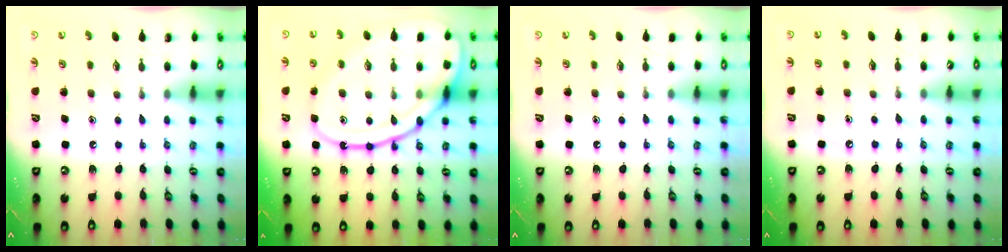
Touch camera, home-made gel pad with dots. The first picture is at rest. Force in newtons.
{"total": 20.6, "press": 20.5, "slide": 2.0}
{"total": 2.7, "press": 2.6, "slide": 0.4}
{"total": 3.0, "press": 3.0, "slide": 0.4}